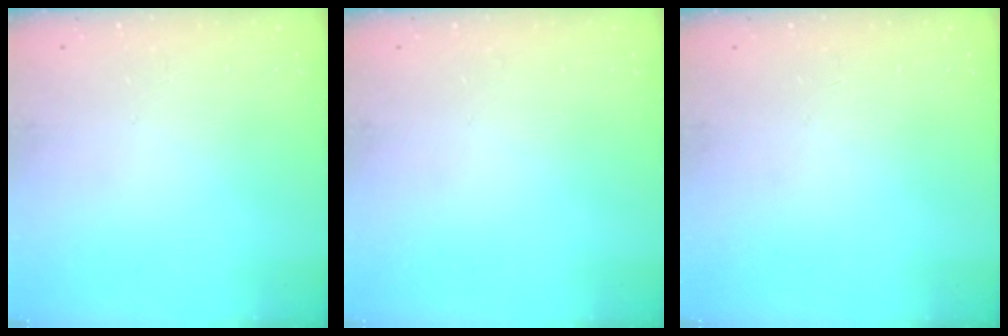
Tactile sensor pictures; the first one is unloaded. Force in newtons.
{"total": 0.0}
{"total": 0.0}